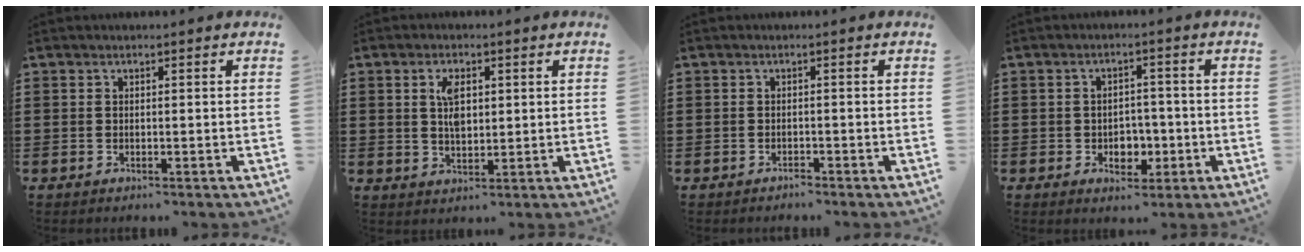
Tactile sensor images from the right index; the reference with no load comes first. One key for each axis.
{"total": 4.3, "fx": 1.0, "fy": 2.2, "fz": 3.6, "tx": -0.069, "ty": 0.007, "tz": 0.015}
{"total": 1.1, "fx": -1.1, "fy": 0.2, "fz": -0.1, "tx": -0.001, "ty": 0.005, "tz": -0.025}
{"total": 3.9, "fx": -1.3, "fy": 2.9, "fz": 2.2, "tx": -0.030, "ty": 0.000, "tz": -0.028}